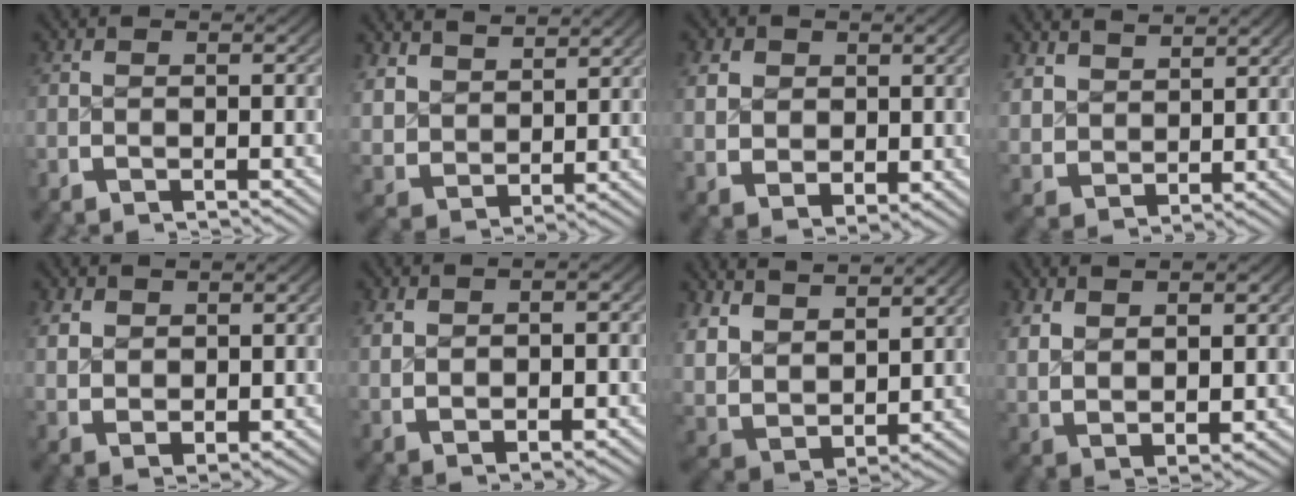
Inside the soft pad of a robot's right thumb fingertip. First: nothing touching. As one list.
[{"total": 5.6, "force": [2.3, 4.1, 3.0], "torque": [-0.084, -0.032, 0.059]}, {"total": 5.2, "force": [0.7, 4.2, 3.1], "torque": [-0.070, -0.029, 0.032]}, {"total": 4.2, "force": [2.4, 2.9, 1.9], "torque": [-0.052, -0.022, 0.059]}, {"total": 4.1, "force": [1.3, 2.8, 2.6], "torque": [-0.053, -0.017, 0.041]}, {"total": 3.1, "force": [1.1, 1.7, 2.3], "torque": [-0.042, -0.001, 0.030]}, {"total": 10.9, "force": [2.0, 8.1, 7.1], "torque": [-0.194, -0.050, 0.052]}, {"total": 7.4, "force": [1.2, 5.2, 5.2], "torque": [-0.119, -0.029, 0.044]}]